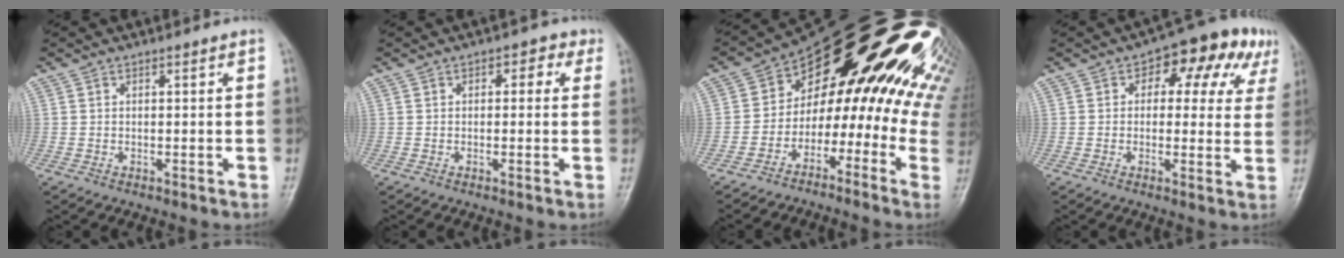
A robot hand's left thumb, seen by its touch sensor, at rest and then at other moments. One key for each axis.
{"total": 2.9, "fx": 0.9, "fy": 2.0, "fz": 1.9, "tx": 0.004, "ty": 0.006, "tz": -0.001}
{"total": 25.3, "fx": 3.4, "fy": 15.5, "fz": 19.7, "tx": -0.204, "ty": 0.112, "tz": 0.038}
{"total": 11.9, "fx": 4.7, "fy": 7.3, "fz": 8.1, "tx": -0.040, "ty": 0.014, "tz": 0.052}